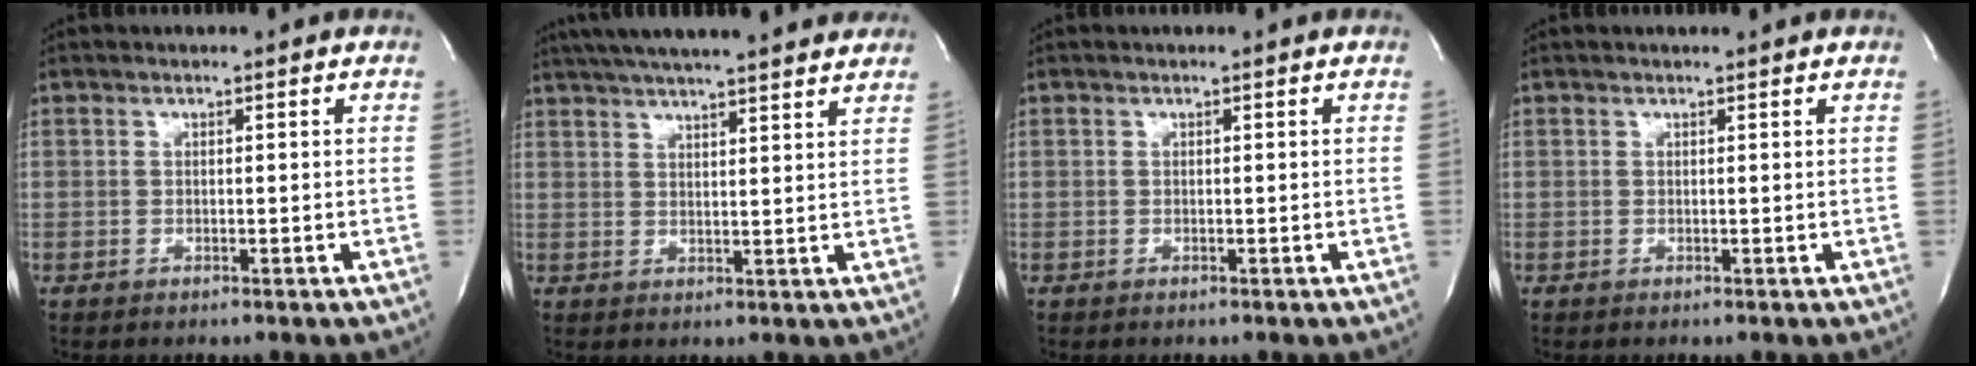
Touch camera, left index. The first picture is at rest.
{"total": 19.7, "force": [17.1, 2.1, 9.5], "torque": [-0.161, 0.043, 0.234]}
{"total": 0.0}
{"total": 1.2, "force": [1.1, 0.0, 0.3], "torque": [-0.007, 0.009, 0.015]}